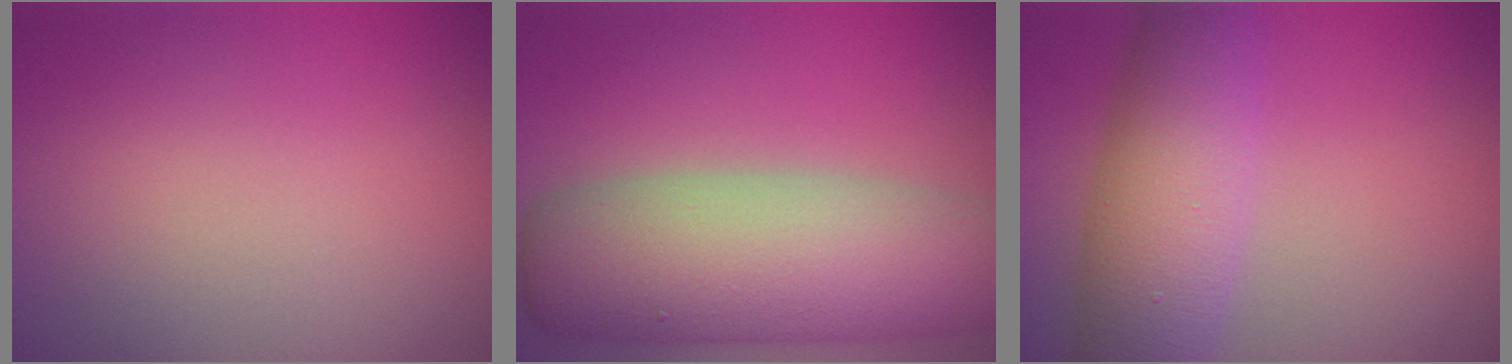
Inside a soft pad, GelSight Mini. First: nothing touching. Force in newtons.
{"total": 11.1, "press": 11.1, "slide": 0.7}
{"total": 7.0, "press": 7.0, "slide": 0.2}